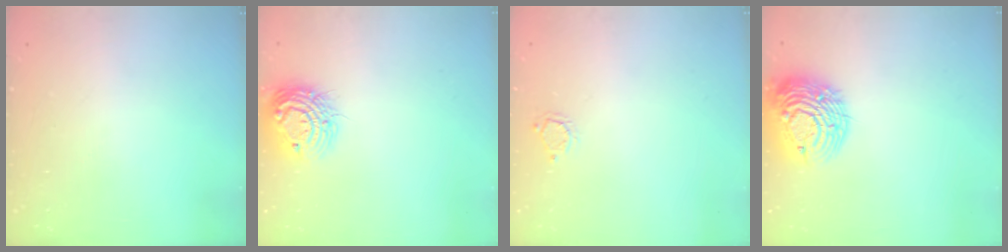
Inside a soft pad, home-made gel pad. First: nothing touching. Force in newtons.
{"total": 13.3, "press": 13.3, "slide": 0.9}
{"total": 2.8, "press": 2.8, "slide": 0.3}
{"total": 14.8, "press": 14.7, "slide": 1.3}